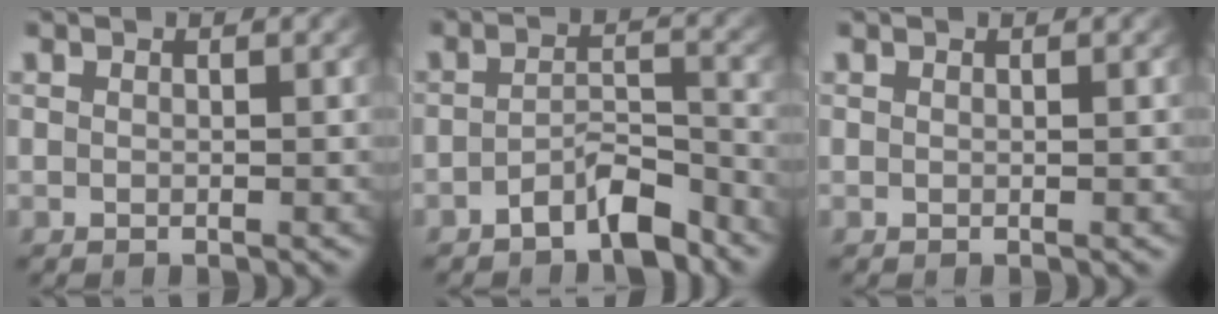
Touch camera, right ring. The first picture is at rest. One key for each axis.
{"total": 4.7, "fx": -3.8, "fy": 1.5, "fz": 2.3, "tx": -0.025, "ty": -0.006, "tz": -0.063}
{"total": 0.0}